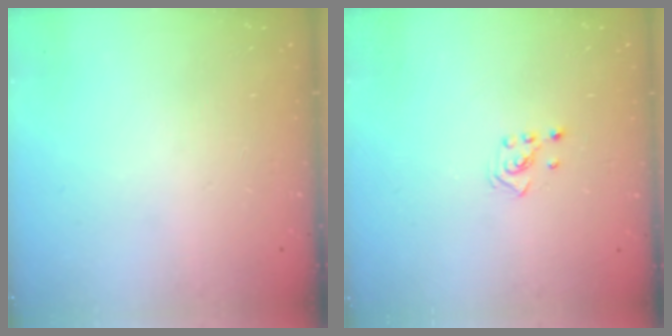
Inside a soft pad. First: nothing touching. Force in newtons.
{"total": 2.1, "press": 1.9, "slide": 0.8}